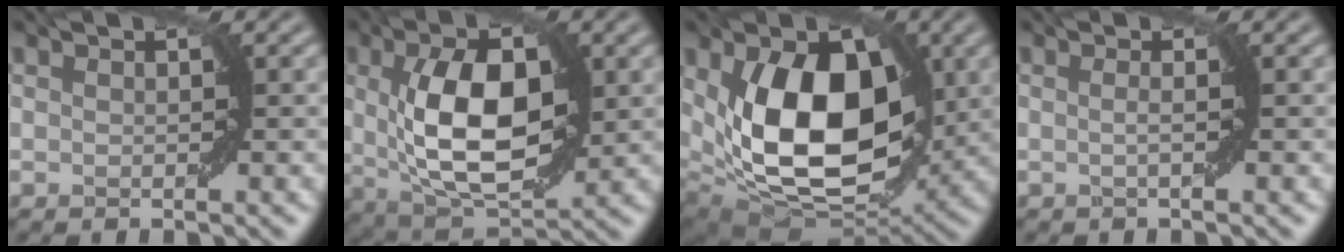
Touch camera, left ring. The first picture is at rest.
{"total": 9.3, "force": [0.7, 4.7, 8.0], "torque": [-0.146, -0.002, 0.015]}
{"total": 13.0, "force": [1.3, 7.9, 10.2], "torque": [-0.161, -0.018, 0.024]}
{"total": 1.2, "force": [0.0, 0.2, 1.2], "torque": [-0.017, -0.005, -0.005]}